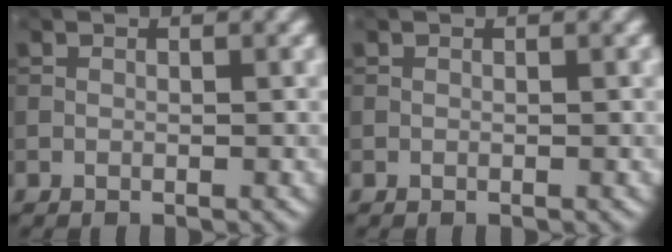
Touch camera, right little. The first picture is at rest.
{"total": 0.0}